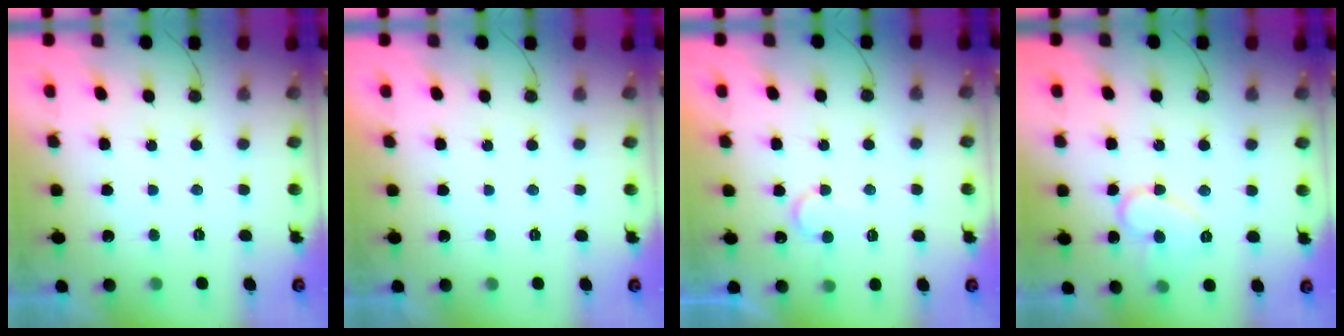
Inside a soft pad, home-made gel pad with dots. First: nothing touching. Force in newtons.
{"total": 1.8, "press": 1.8, "slide": 0.0}
{"total": 6.8, "press": 6.8, "slide": 0.6}
{"total": 10.9, "press": 10.9, "slide": 0.1}